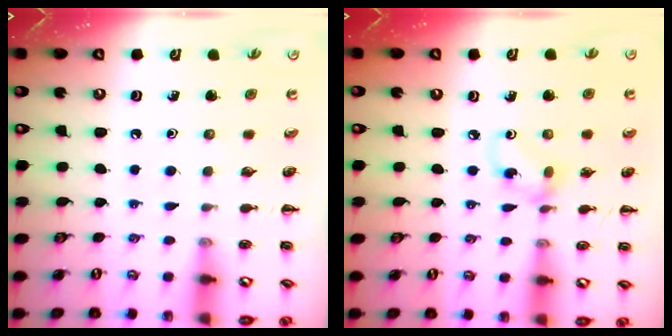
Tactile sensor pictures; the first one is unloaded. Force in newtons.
{"total": 4.7, "press": 4.4, "slide": 1.4}